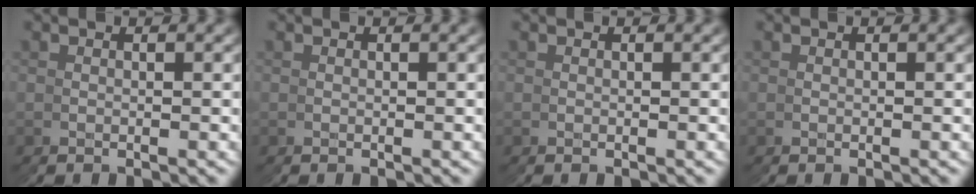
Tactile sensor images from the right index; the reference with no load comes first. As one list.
[{"total": 0.0}, {"total": 0.0}, {"total": 0.0}]